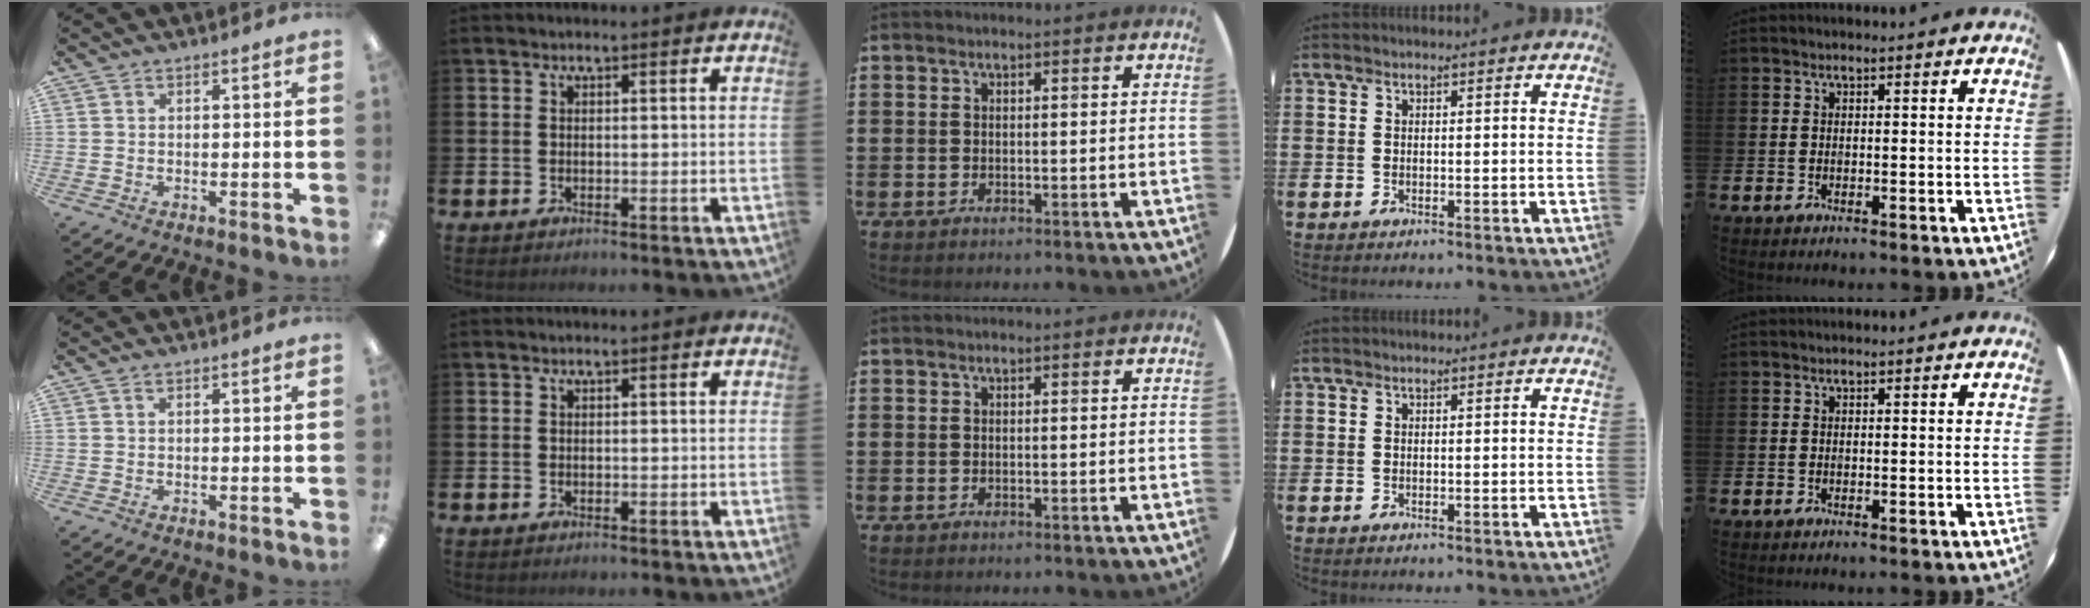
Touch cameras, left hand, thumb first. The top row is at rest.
{}